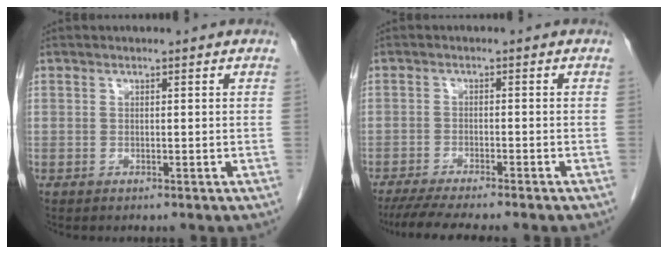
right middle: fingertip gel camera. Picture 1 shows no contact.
{"total": 8.1, "force": [-6.9, -0.1, 4.3], "torque": [-0.057, -0.020, -0.109]}